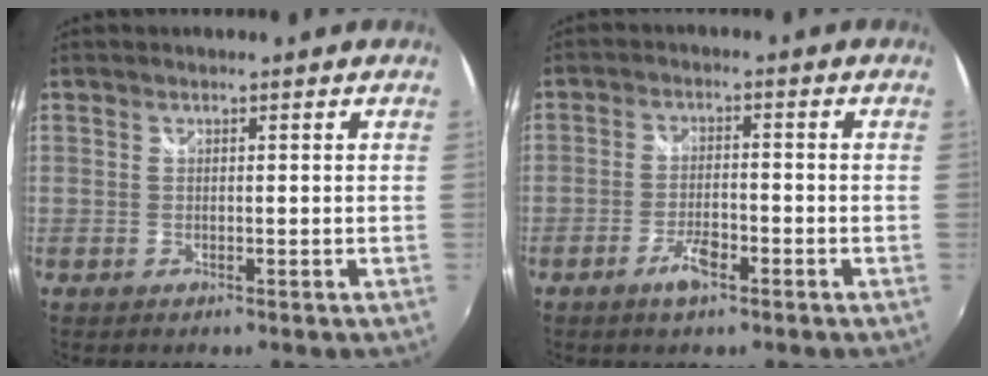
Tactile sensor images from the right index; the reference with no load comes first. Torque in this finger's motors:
{"motor_torque": [0.10, -0.06, 0.07, 0.06]}